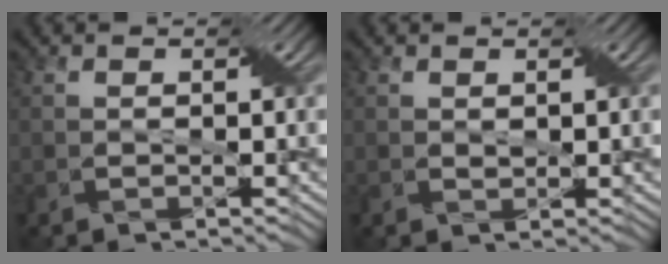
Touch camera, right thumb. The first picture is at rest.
{"total": 0.6, "force": [0.4, 0.3, 0.3], "torque": [-0.009, -0.002, 0.012]}